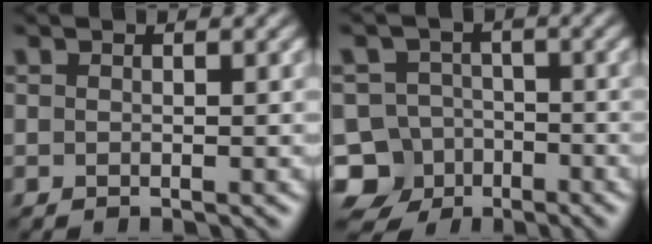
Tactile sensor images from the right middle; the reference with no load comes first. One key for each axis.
{"total": 9.0, "fx": -5.5, "fy": 7.0, "fz": 1.6, "tx": -0.018, "ty": -0.020, "tz": -0.117}